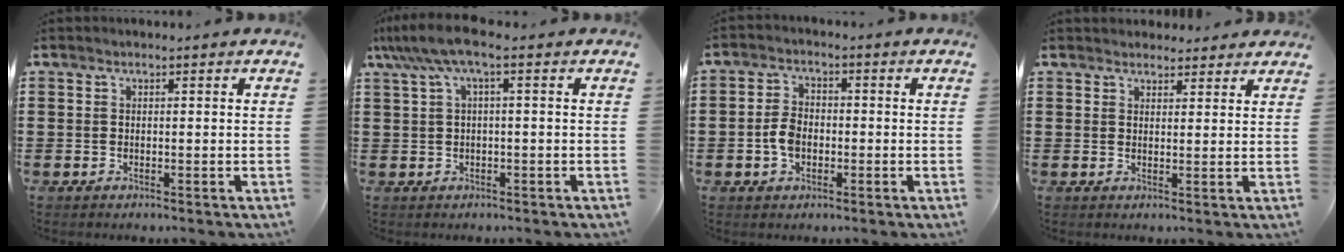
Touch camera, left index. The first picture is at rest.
{"total": 5.1, "force": [1.2, 1.0, 4.8], "torque": [-0.105, -0.001, 0.016]}
{"total": 4.1, "force": [-0.8, 2.7, 3.0], "torque": [-0.079, -0.002, -0.021]}
{"total": 2.6, "force": [2.4, 0.8, -0.1], "torque": [0.004, -0.005, 0.045]}